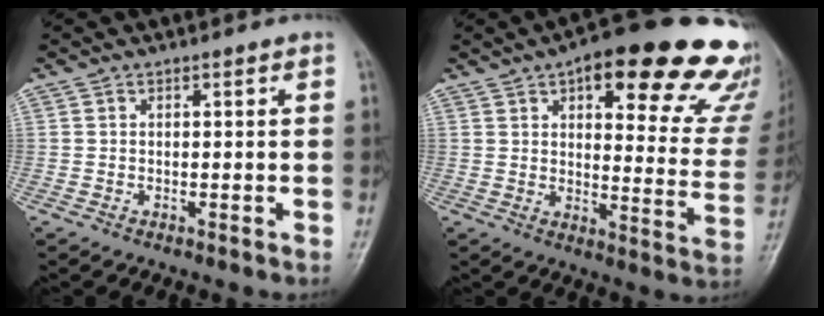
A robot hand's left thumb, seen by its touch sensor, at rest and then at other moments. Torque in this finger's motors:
{"motor_torque": [0.68, 0.63, 1.49, -1.28, 0.05]}